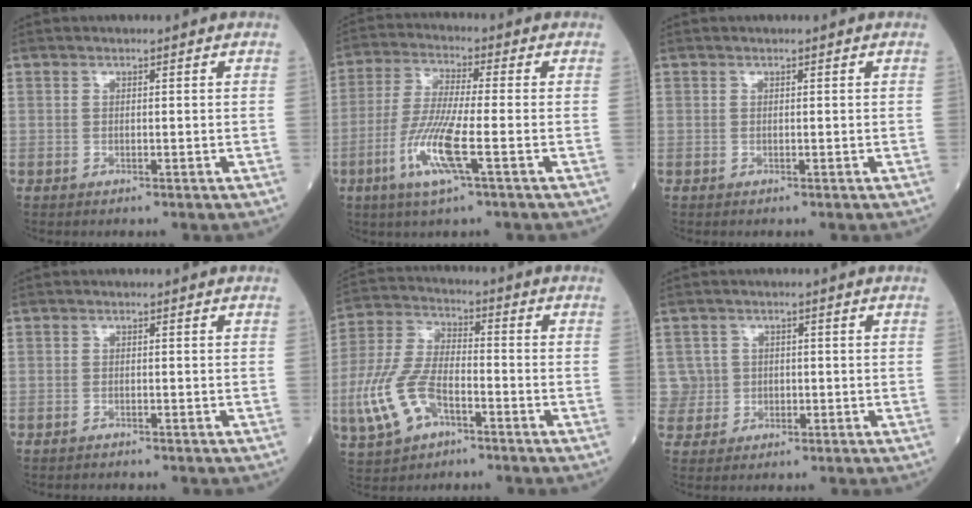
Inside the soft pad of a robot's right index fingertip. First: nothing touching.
{"total": 9.8, "force": [-3.5, 0.3, 9.1], "torque": [-0.192, -0.015, -0.072]}
{"total": 0.0}
{"total": 0.8, "force": [-0.7, 0.2, 0.0], "torque": [-0.006, -0.001, -0.011]}
{"total": 11.6, "force": [-4.6, 5.9, 8.9], "torque": [-0.216, 0.004, -0.086]}
{"total": 3.6, "force": [0.1, 3.6, -0.5], "torque": [0.024, 0.012, 0.004]}